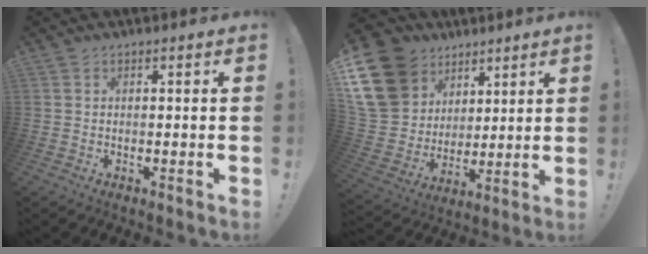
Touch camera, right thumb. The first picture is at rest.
{"total": 19.6, "force": [8.6, 15.6, 8.2], "torque": [-0.151, -0.042, 0.192]}